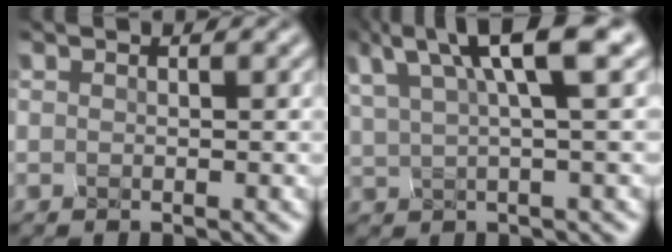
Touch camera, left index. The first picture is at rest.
{"total": 6.4, "force": [4.2, 0.7, 4.8], "torque": [-0.066, 0.025, 0.082]}